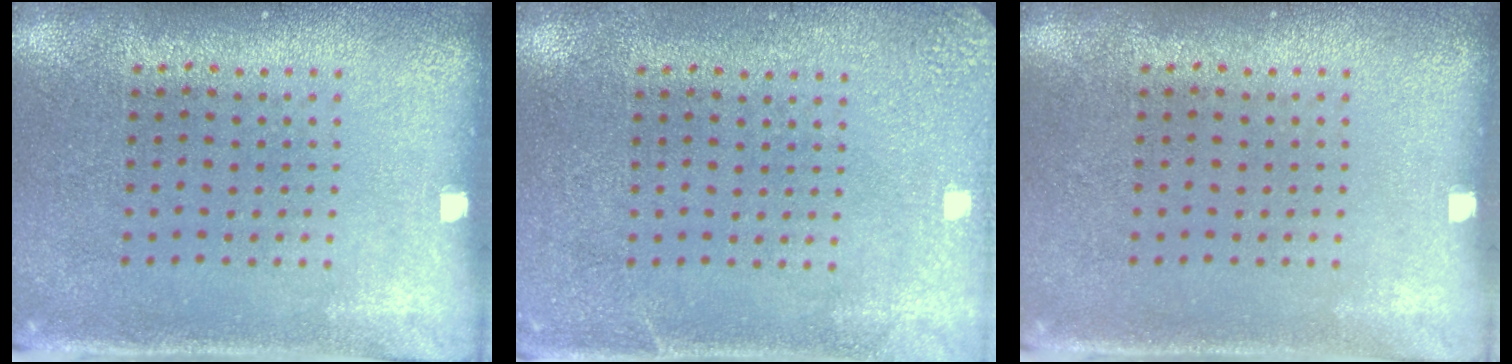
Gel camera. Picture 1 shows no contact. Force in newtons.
{"total": 2.7, "press": 2.6, "slide": 0.2}
{"total": 0.0}